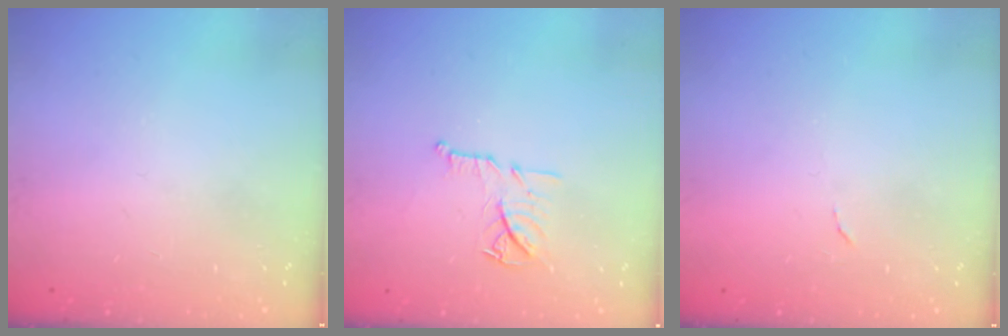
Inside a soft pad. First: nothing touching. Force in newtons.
{"total": 11.0, "press": 11.0, "slide": 0.1}
{"total": 3.8, "press": 3.8, "slide": 0.2}